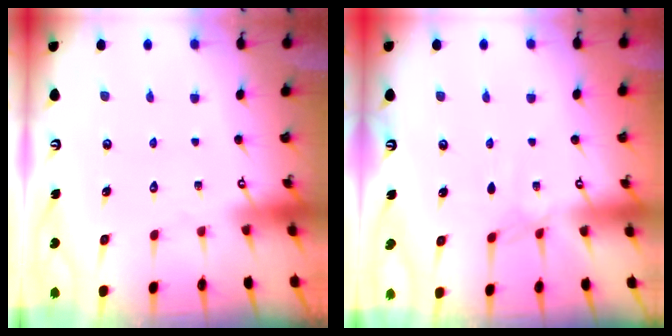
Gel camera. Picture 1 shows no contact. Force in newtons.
{"total": 2.5, "press": 2.4, "slide": 0.6}